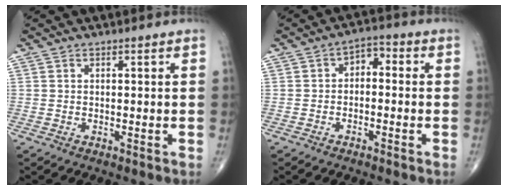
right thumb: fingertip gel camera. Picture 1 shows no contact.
{"total": 4.0, "force": [-0.5, 2.6, 3.0], "torque": [-0.030, 0.028, -0.021]}